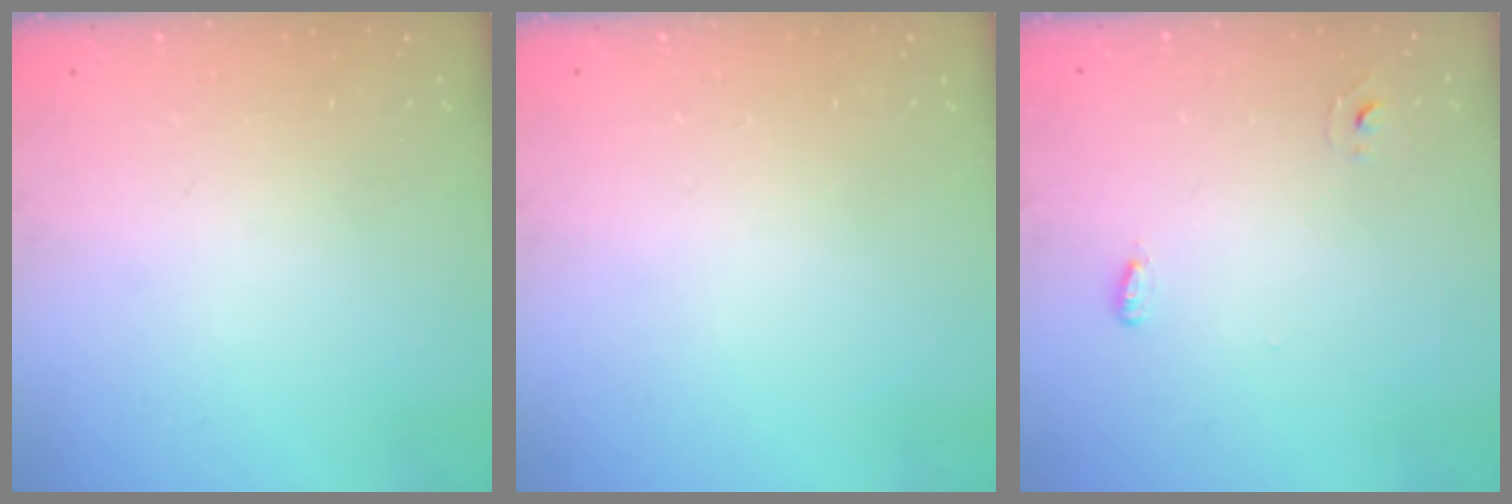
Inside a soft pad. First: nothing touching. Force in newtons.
{"total": 0.0}
{"total": 2.6, "press": 2.5, "slide": 0.6}